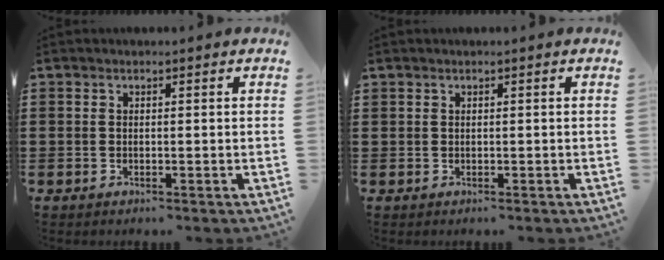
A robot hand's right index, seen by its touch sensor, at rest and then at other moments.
{"total": 0.0}